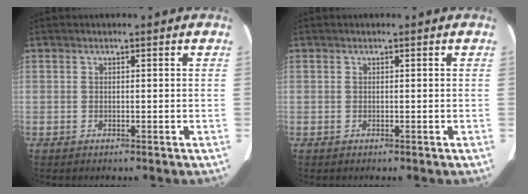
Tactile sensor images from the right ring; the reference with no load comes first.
{"total": 0.0}